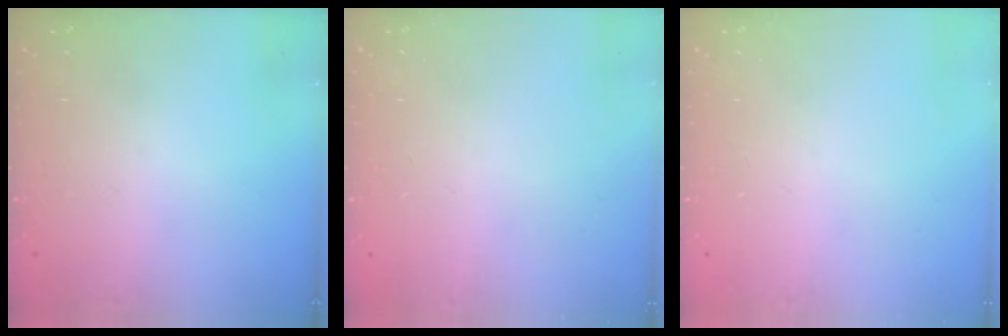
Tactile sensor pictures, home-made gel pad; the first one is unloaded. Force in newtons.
{"total": 2.5, "press": 2.5, "slide": 0.2}
{"total": 0.0}